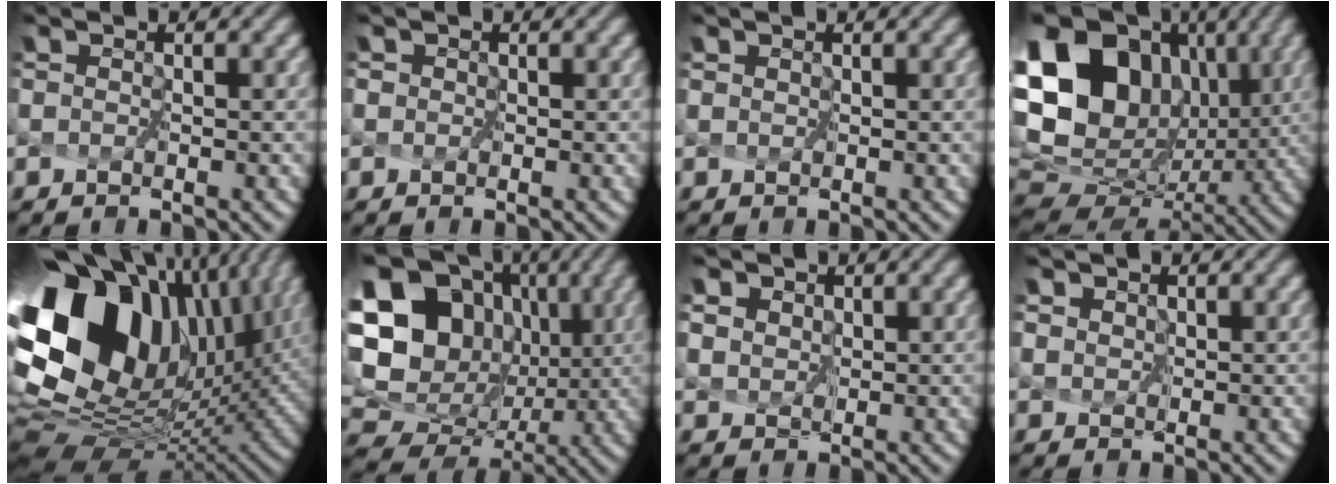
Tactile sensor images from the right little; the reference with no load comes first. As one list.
[{"total": 0.7, "force": [0.0, 0.6, 0.1], "torque": [0.001, 0.006, -0.001]}, {"total": 0.7, "force": [0.4, 0.5, 0.3], "torque": [-0.003, 0.003, 0.003]}, {"total": 19.5, "force": [5.5, 15.1, 11.1], "torque": [-0.249, 0.027, 0.113]}, {"total": 18.1, "force": [5.6, 11.7, 12.6], "torque": [-0.275, 0.007, 0.117]}, {"total": 21.1, "force": [5.8, 17.6, 10.2], "torque": [-0.234, 0.026, 0.100]}, {"total": 5.7, "force": [3.1, 4.1, 2.5], "torque": [-0.064, 0.021, 0.033]}, {"total": 3.8, "force": [1.8, 2.7, 1.8], "torque": [-0.040, 0.024, 0.009]}]